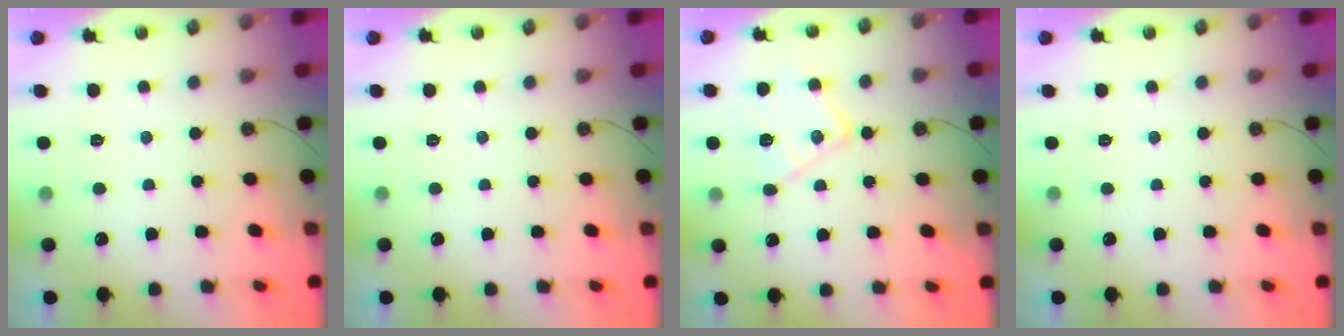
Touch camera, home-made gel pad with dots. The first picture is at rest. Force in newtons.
{"total": 0.0}
{"total": 13.6, "press": 13.6, "slide": 0.9}
{"total": 0.0}